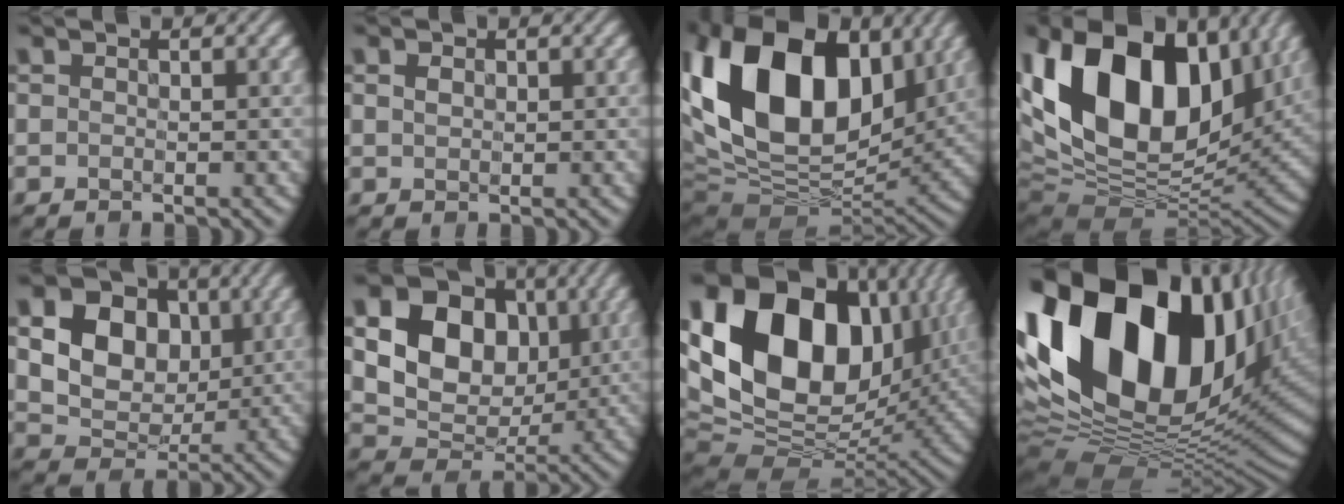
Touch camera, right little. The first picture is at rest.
{"total": 0.7, "force": [0.0, 0.6, 0.4], "torque": [-0.013, 0.000, 0.006]}
{"total": 18.7, "force": [4.5, 12.1, 13.6], "torque": [-0.272, 0.027, 0.064]}
{"total": 19.2, "force": [4.8, 12.2, 14.1], "torque": [-0.279, 0.018, 0.081]}
{"total": 9.6, "force": [1.9, 7.5, 5.8], "torque": [-0.128, 0.016, 0.021]}
{"total": 12.8, "force": [2.4, 9.9, 7.9], "torque": [-0.147, 0.027, 0.034]}
{"total": 20.8, "force": [5.8, 14.1, 14.1], "torque": [-0.291, 0.030, 0.100]}
{"total": 21.3, "force": [5.3, 13.6, 15.6], "torque": [-0.329, 0.006, 0.104]}